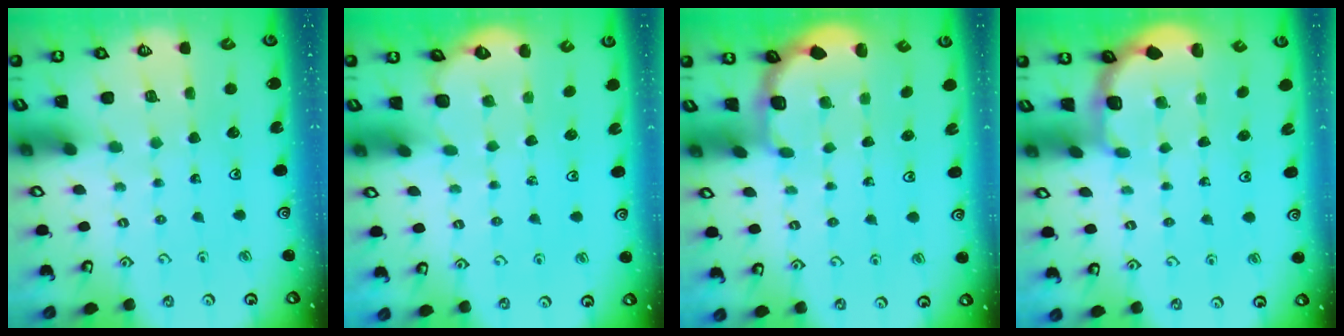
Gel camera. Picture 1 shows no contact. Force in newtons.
{"total": 1.6, "press": 0.7, "slide": 1.5}
{"total": 1.8, "press": 1.6, "slide": 0.7}
{"total": 1.9, "press": 1.8, "slide": 0.7}